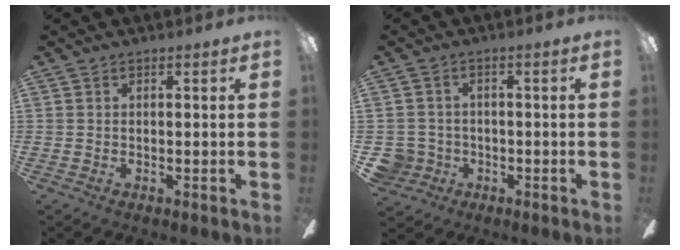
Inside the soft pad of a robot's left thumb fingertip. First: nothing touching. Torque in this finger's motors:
{"motor_torque": [-0.12, 0.08, 0.08, -0.21, -0.01]}